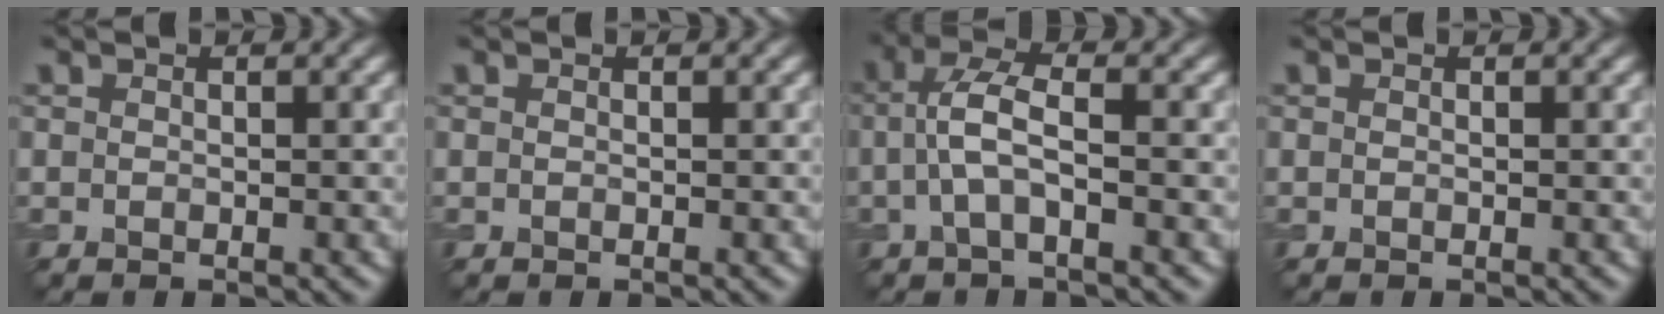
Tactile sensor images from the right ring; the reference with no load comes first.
{"total": 0.0}
{"total": 3.5, "force": [-0.3, 1.1, 3.4], "torque": [-0.069, 0.010, -0.010]}
{"total": 0.0}